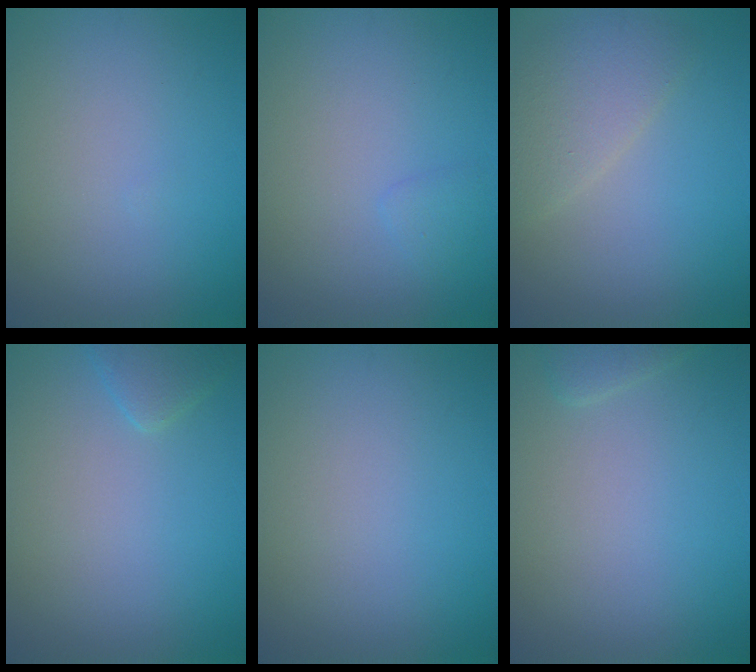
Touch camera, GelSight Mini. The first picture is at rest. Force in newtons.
{"total": 0.8, "press": 0.8, "slide": 0.1}
{"total": 2.9, "press": 2.9, "slide": 0.2}
{"total": 1.7, "press": 1.7, "slide": 0.2}
{"total": 0.0}
{"total": 1.2, "press": 1.2, "slide": 0.1}